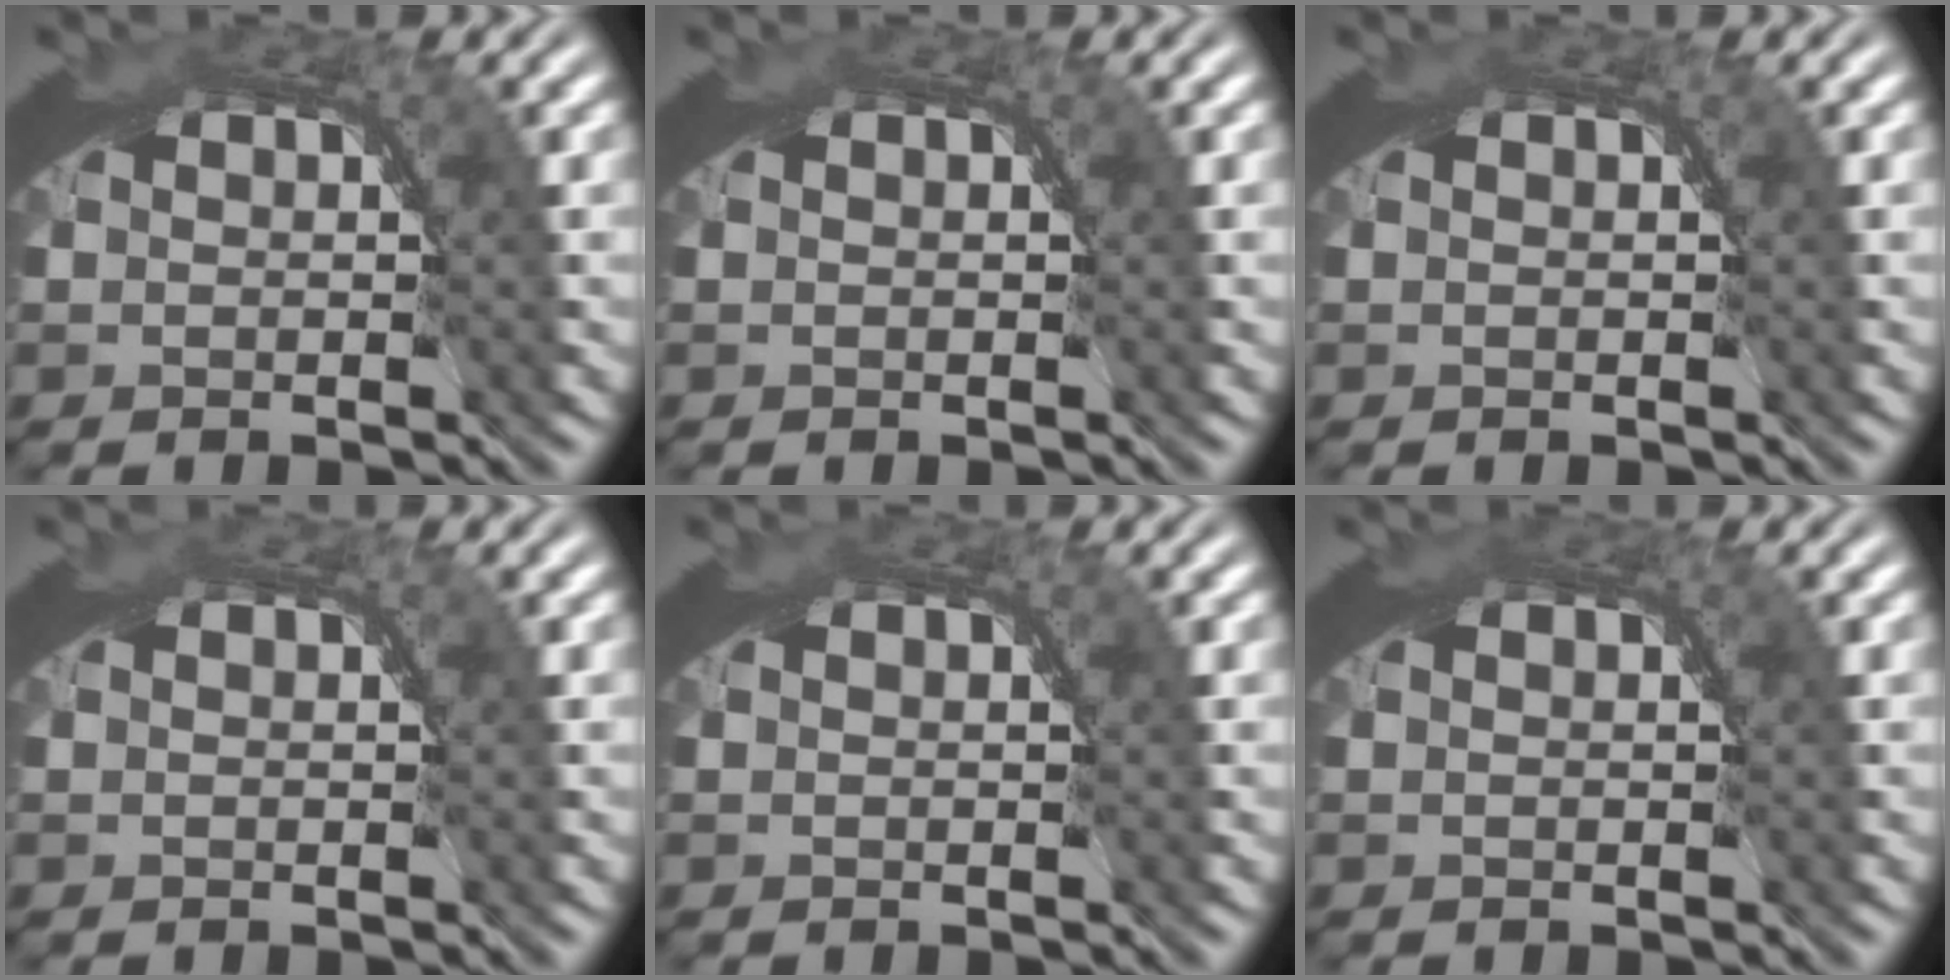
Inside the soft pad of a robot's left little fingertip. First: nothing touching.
{"total": 0.0}
{"total": 0.0}
{"total": 0.0}
{"total": 0.0}
{"total": 0.7, "force": [0.3, 0.3, 0.6], "torque": [-0.009, 0.003, 0.004]}